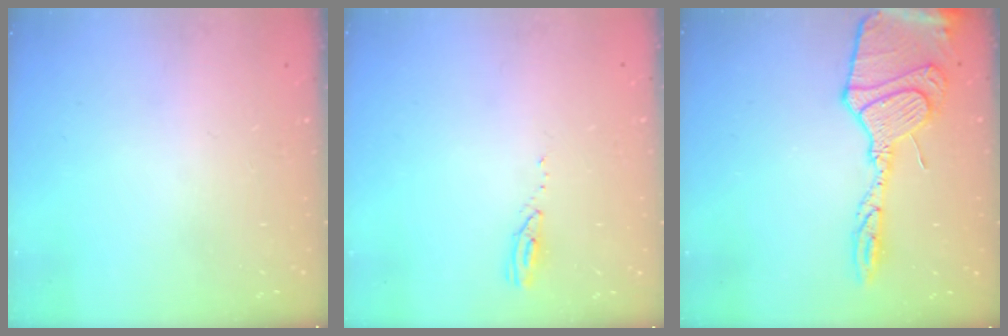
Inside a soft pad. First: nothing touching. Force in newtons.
{"total": 3.7, "press": 3.6, "slide": 0.4}
{"total": 17.9, "press": 17.8, "slide": 1.4}